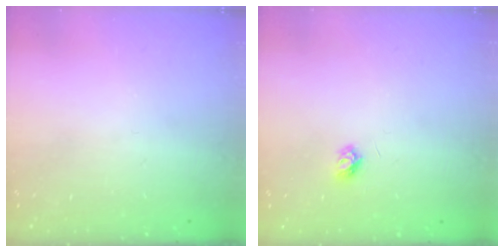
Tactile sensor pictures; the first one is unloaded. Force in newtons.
{"total": 3.7, "press": 3.7, "slide": 0.5}